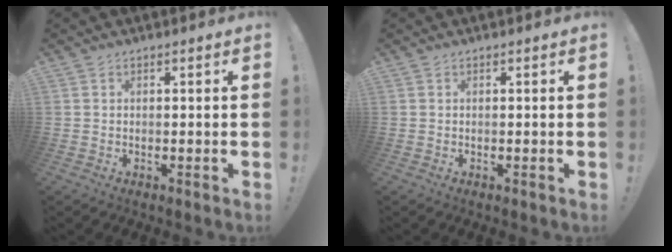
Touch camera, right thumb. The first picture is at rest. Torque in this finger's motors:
{"motor_torque": [-0.05, 0.05, -0.03, -0.03, 0.00]}